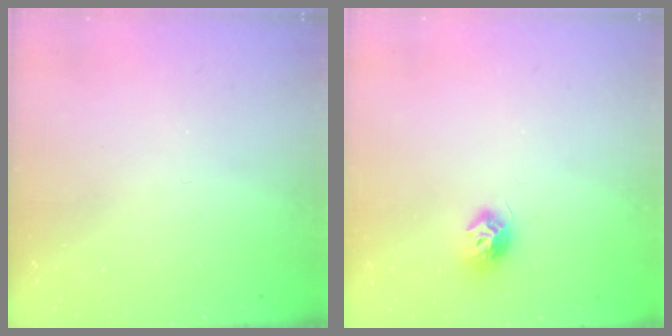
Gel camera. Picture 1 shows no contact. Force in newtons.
{"total": 7.6, "press": 7.6, "slide": 0.2}